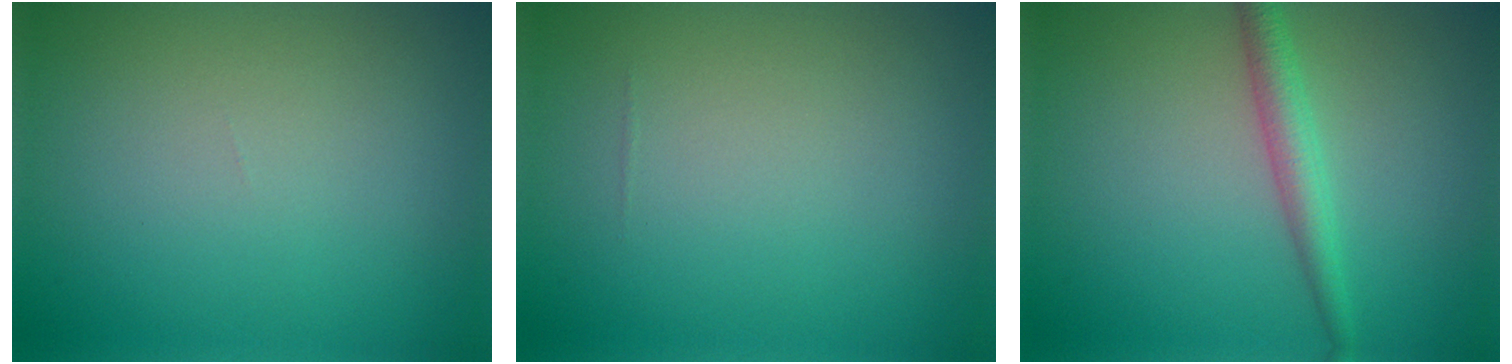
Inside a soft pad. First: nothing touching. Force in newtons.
{"total": 0.0}
{"total": 2.5, "press": 2.5, "slide": 0.1}